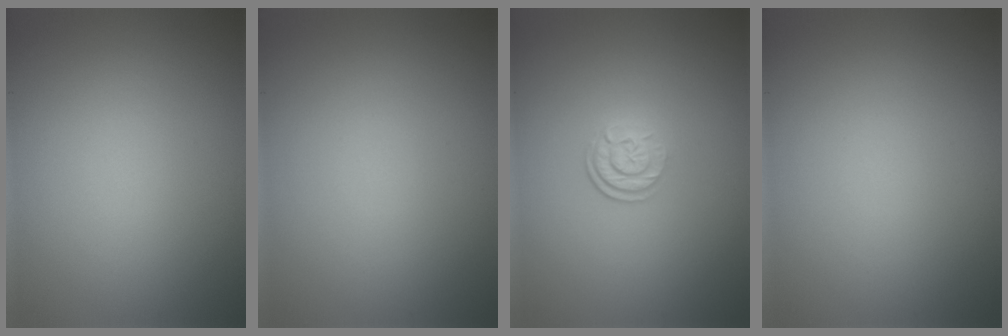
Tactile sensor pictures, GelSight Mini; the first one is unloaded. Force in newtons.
{"total": 0.0}
{"total": 2.6, "press": 1.9, "slide": 1.8}
{"total": 0.0}